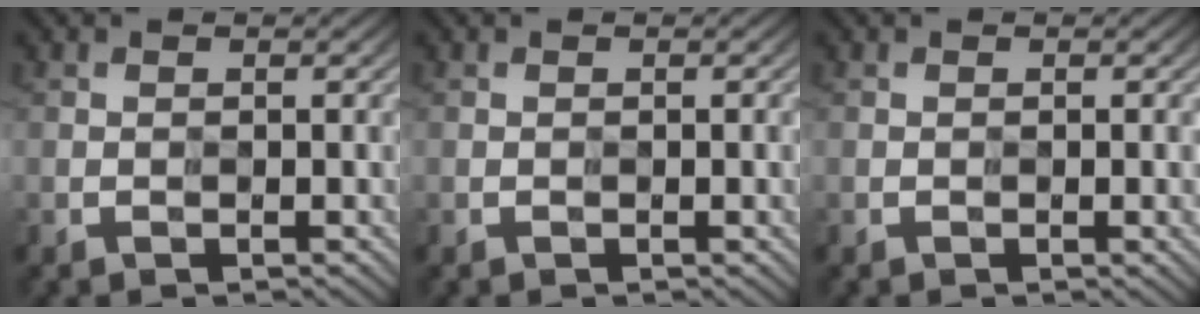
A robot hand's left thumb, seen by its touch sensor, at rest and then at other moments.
{"total": 1.6, "force": [-0.8, 0.3, 1.4], "torque": [-0.019, -0.001, -0.011]}
{"total": 2.1, "force": [-0.9, 0.5, 1.8], "torque": [-0.024, -0.003, -0.011]}